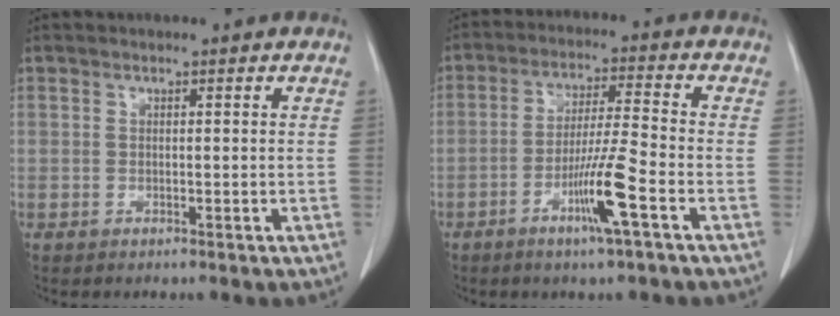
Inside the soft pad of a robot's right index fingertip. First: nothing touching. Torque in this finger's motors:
{"motor_torque": [1.94, -0.11, 0.81, 0.16]}